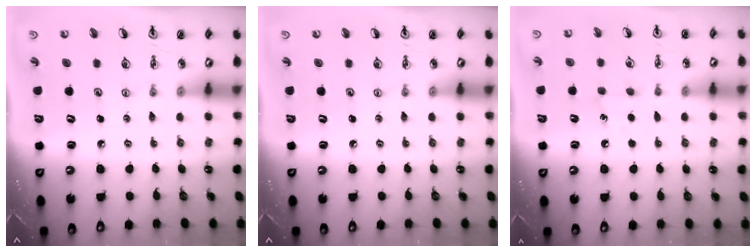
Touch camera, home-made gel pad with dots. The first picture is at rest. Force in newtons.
{"total": 0.0}
{"total": 5.5, "press": 5.5, "slide": 0.7}